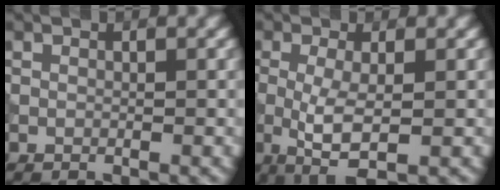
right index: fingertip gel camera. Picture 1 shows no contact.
{"total": 4.2, "force": [-0.8, 0.9, 4.1], "torque": [-0.083, -0.010, -0.011]}